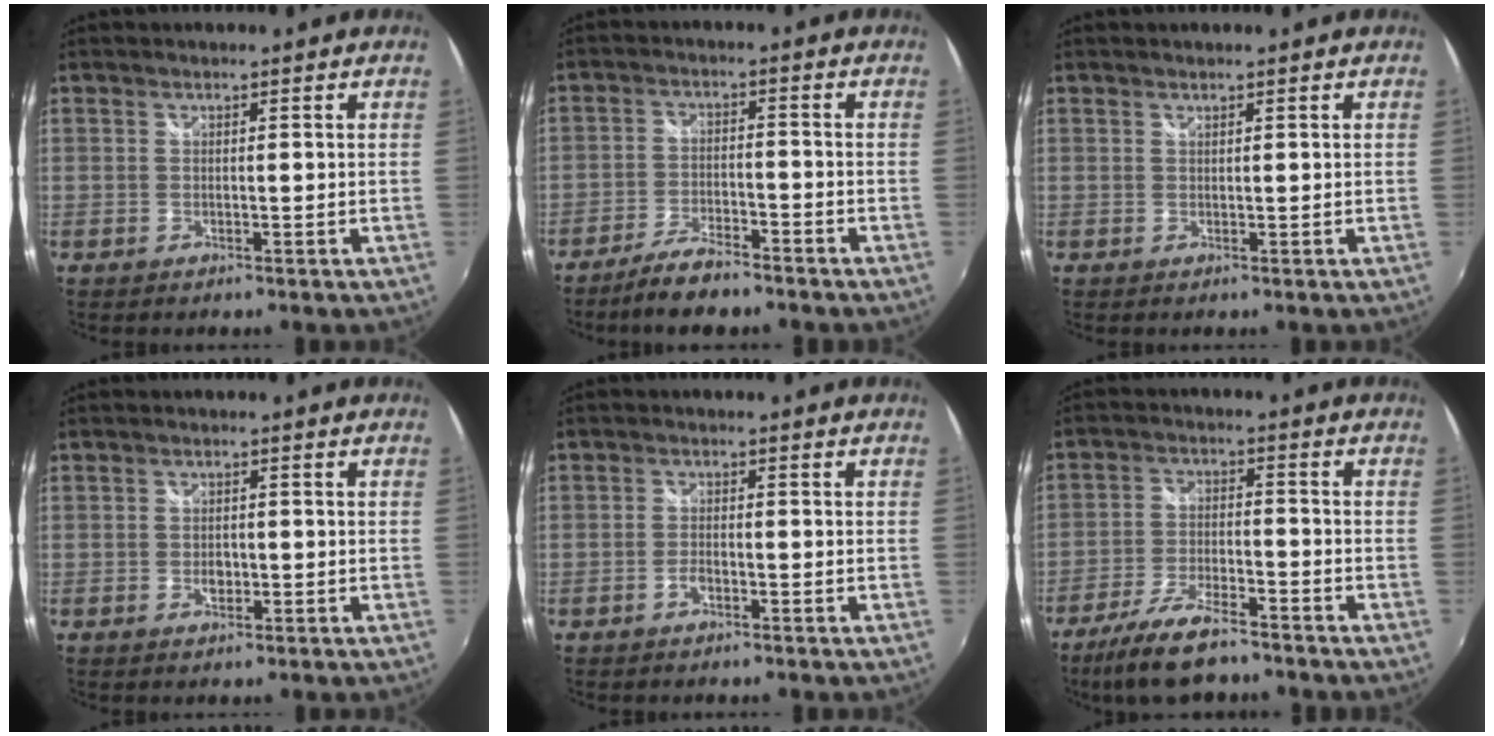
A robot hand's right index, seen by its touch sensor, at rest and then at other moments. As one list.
[{"total": 7.4, "force": [-6.1, 1.7, 3.7], "torque": [-0.093, -0.009, -0.112]}, {"total": 0.0}, {"total": 2.2, "force": [-0.6, 1.5, 1.5], "torque": [-0.025, 0.000, -0.011]}, {"total": 2.1, "force": [-1.2, 0.9, 1.5], "torque": [-0.036, 0.002, -0.026]}, {"total": 11.7, "force": [-9.3, 3.4, 6.4], "torque": [-0.145, -0.013, -0.165]}]